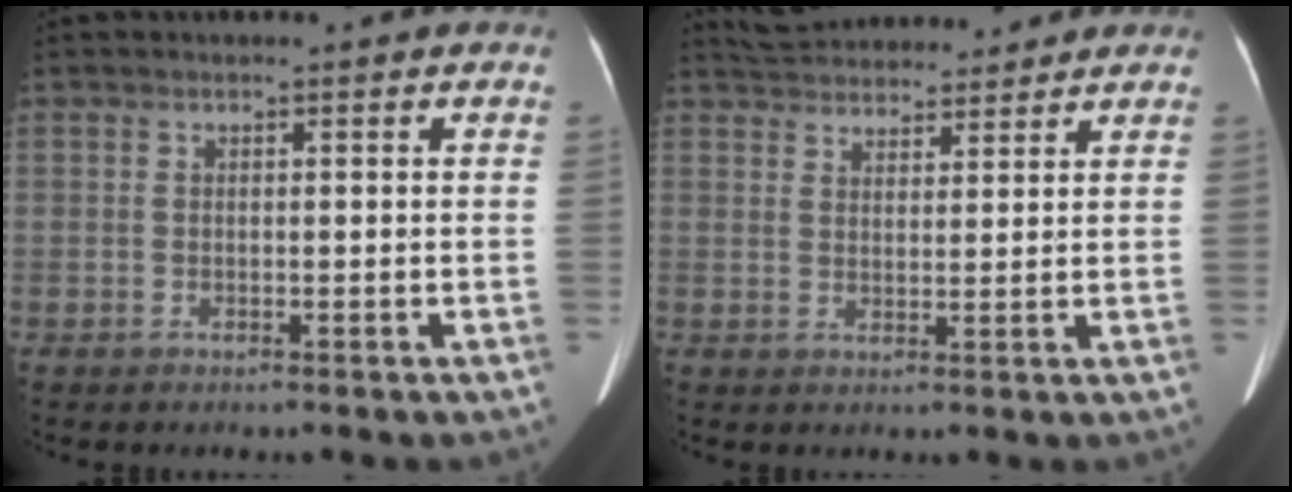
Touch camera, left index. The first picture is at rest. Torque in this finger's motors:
{"motor_torque": [0.13, -0.60, 0.18, 0.03]}